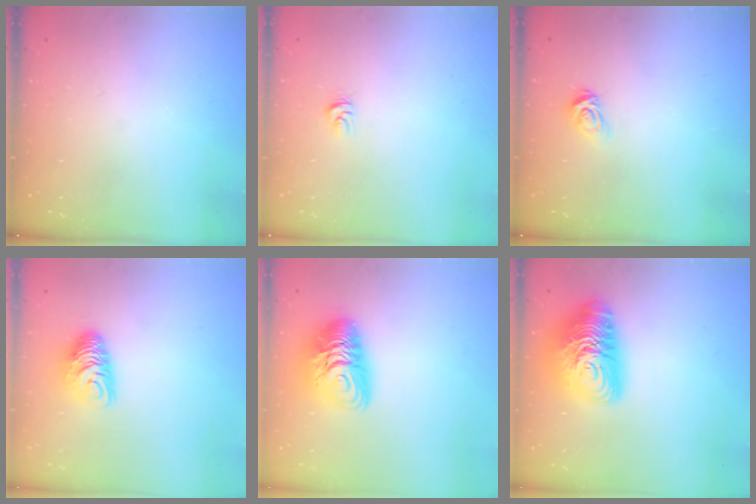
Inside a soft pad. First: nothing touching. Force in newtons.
{"total": 4.1, "press": 4.1, "slide": 0.4}
{"total": 5.5, "press": 5.5, "slide": 0.4}
{"total": 10.0, "press": 10.0, "slide": 0.6}
{"total": 11.8, "press": 11.8, "slide": 1.1}
{"total": 17.0, "press": 16.9, "slide": 1.3}